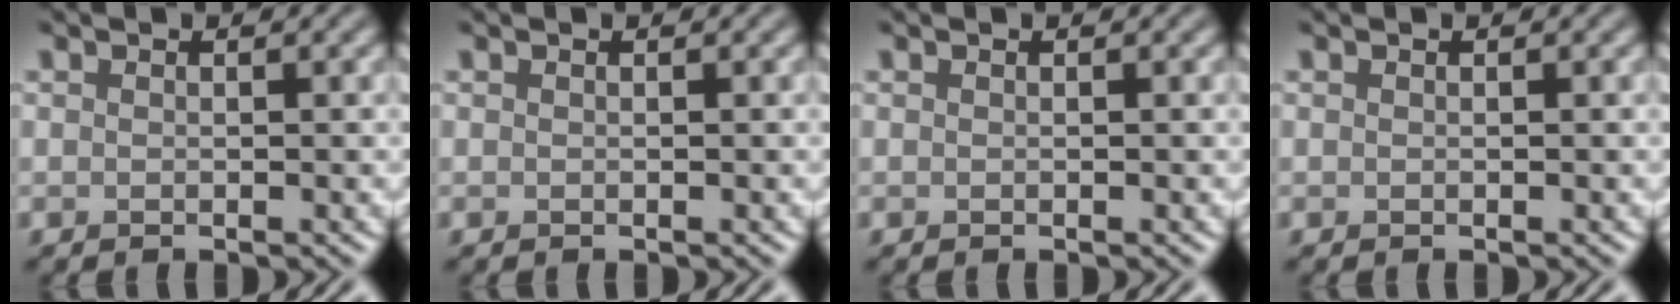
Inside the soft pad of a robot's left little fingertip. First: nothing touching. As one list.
[{"total": 0.0}, {"total": 0.0}, {"total": 0.0}]